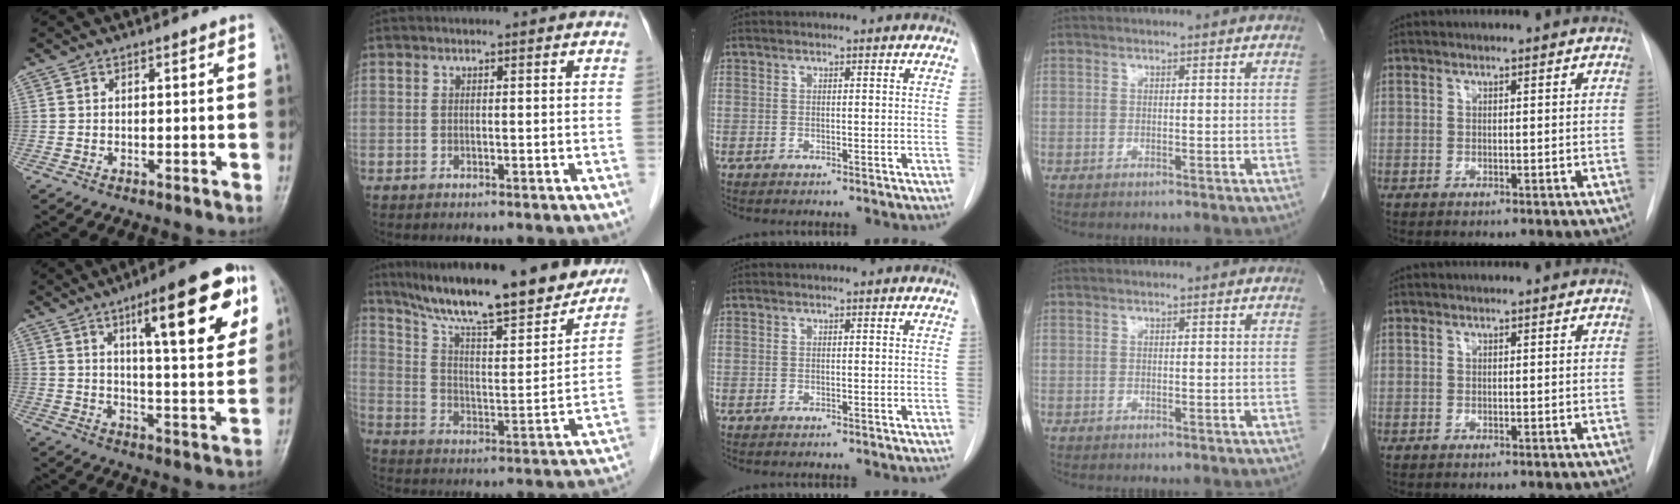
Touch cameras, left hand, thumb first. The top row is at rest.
{"thumb": {"total": 18.7, "force": [8.6, 4.8, 15.9], "torque": [-0.196, -0.029, 0.122]}, "index": {"total": 24.4, "force": [20.7, 3.8, 12.3], "torque": [-0.200, -0.014, 0.301]}}